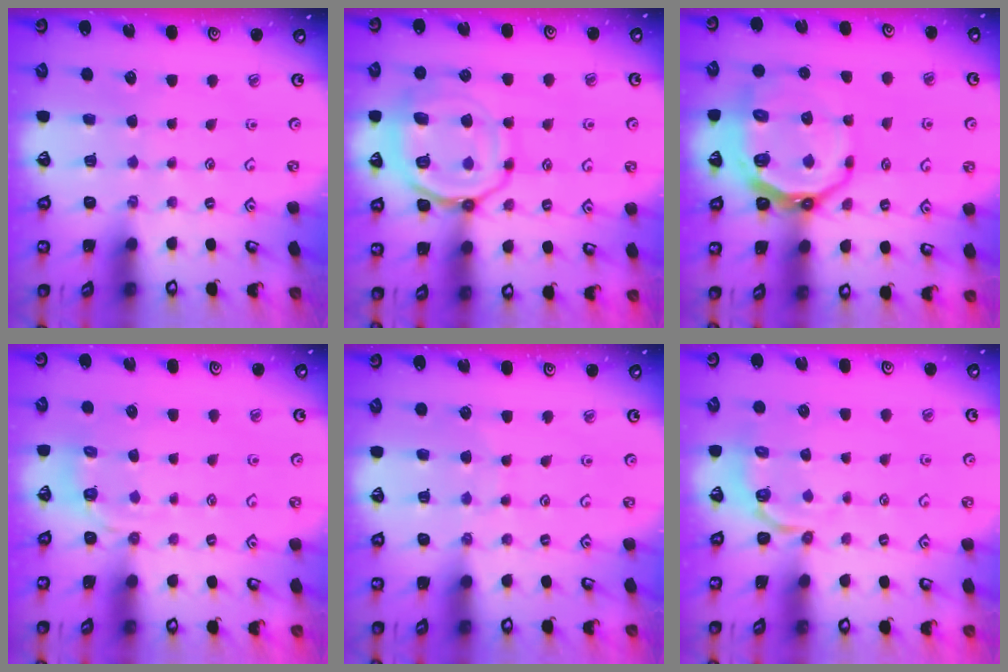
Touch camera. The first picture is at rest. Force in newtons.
{"total": 15.5, "press": 15.4, "slide": 1.7}
{"total": 14.4, "press": 13.9, "slide": 3.9}
{"total": 3.8, "press": 3.2, "slide": 2.1}
{"total": 5.0, "press": 4.9, "slide": 0.4}
{"total": 3.4, "press": 2.6, "slide": 2.2}